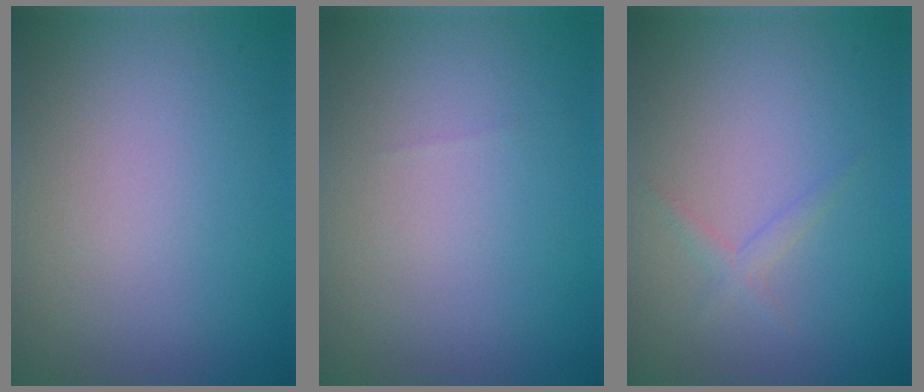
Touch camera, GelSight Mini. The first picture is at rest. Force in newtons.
{"total": 0.0}
{"total": 1.1, "press": 1.1, "slide": 0.1}